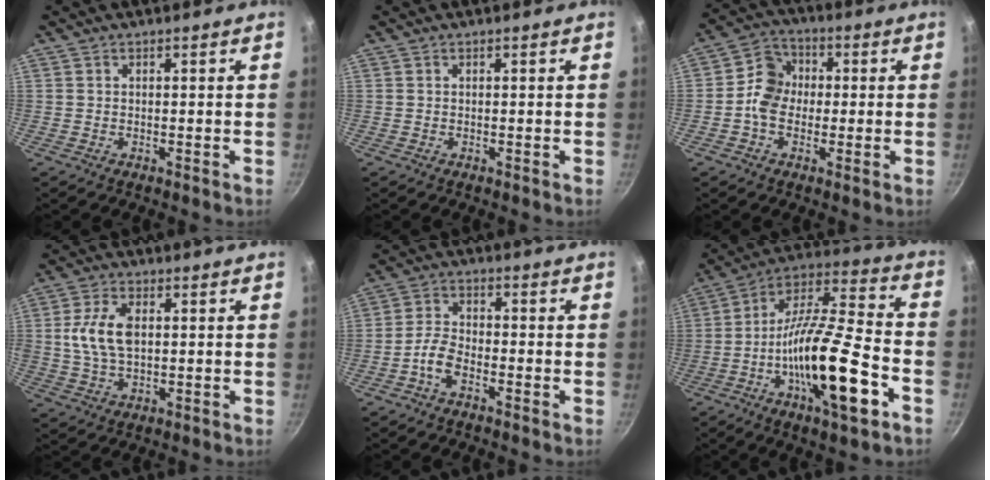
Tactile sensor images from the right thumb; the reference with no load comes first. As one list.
[{"total": 0.0}, {"total": 8.2, "force": [-0.4, 6.8, 4.5], "torque": [-0.047, 0.022, -0.026]}, {"total": 9.0, "force": [1.2, 5.1, 7.3], "torque": [-0.139, 0.005, 0.020]}, {"total": 4.7, "force": [-2.6, 2.3, 3.1], "torque": [-0.068, 0.024, -0.060]}, {"total": 22.1, "force": [-7.7, 6.0, 19.8], "torque": [-0.325, 0.038, -0.142]}]